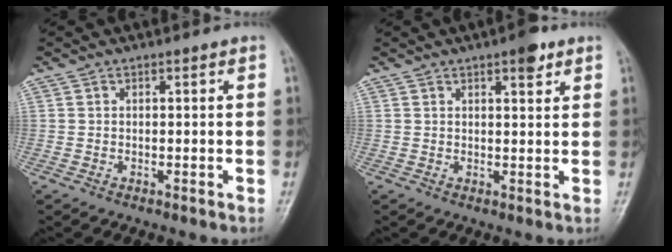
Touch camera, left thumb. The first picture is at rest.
{"total": 3.8, "force": [2.3, 1.3, 2.7], "torque": [-0.028, -0.010, 0.029]}